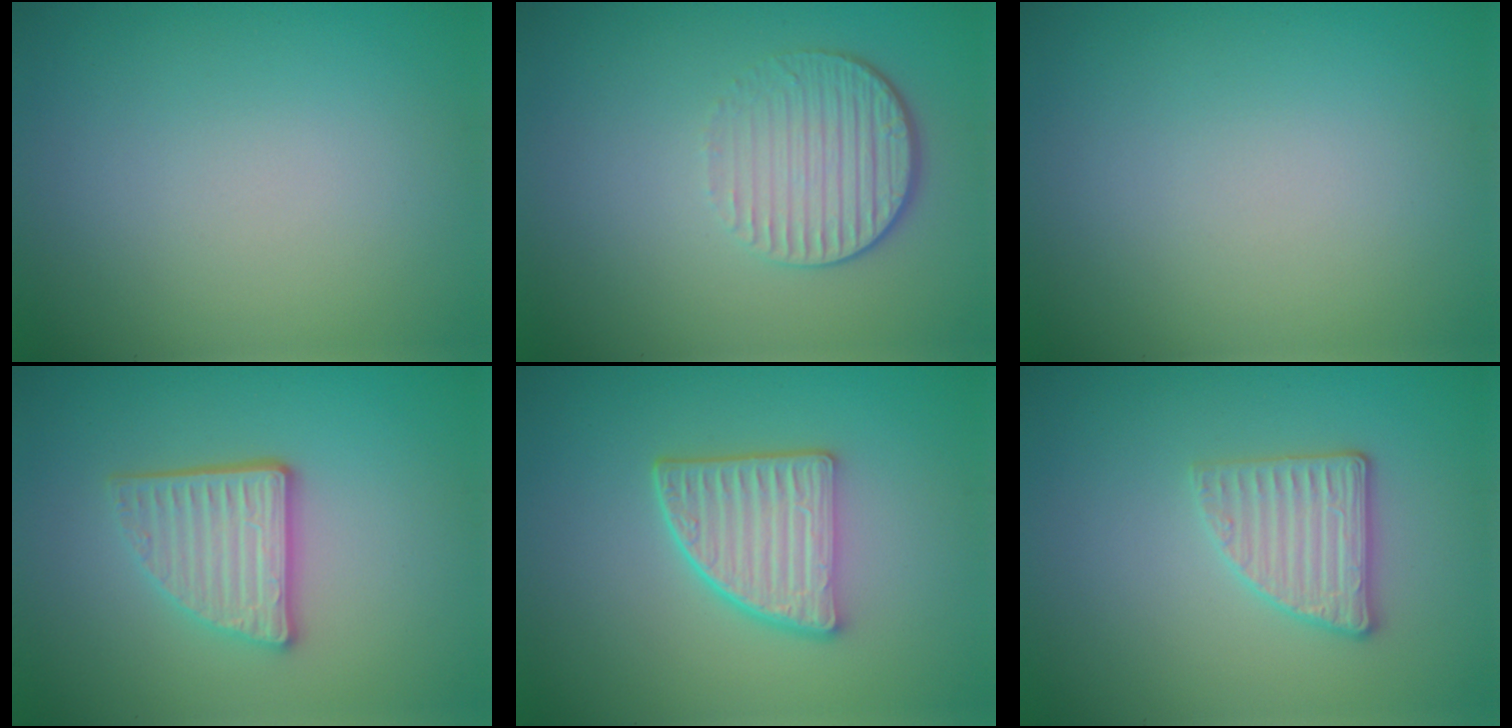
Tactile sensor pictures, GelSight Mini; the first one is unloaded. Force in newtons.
{"total": 4.2, "press": 2.9, "slide": 3.1}
{"total": 0.0}
{"total": 4.0, "press": 3.2, "slide": 2.4}
{"total": 4.8, "press": 3.8, "slide": 2.9}
{"total": 2.8, "press": 2.7, "slide": 0.8}